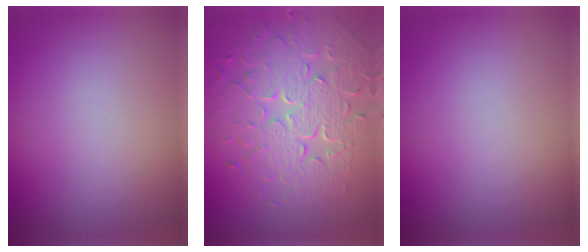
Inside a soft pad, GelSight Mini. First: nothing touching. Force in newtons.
{"total": 7.9, "press": 5.7, "slide": 5.5}
{"total": 0.0}